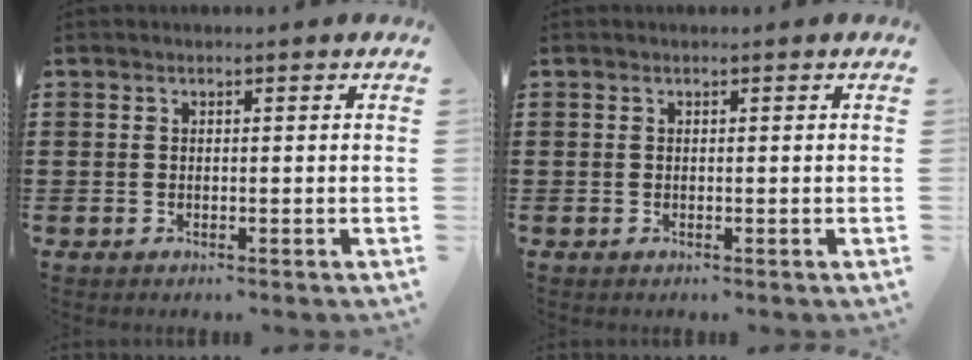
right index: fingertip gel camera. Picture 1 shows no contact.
{"total": 0.0}